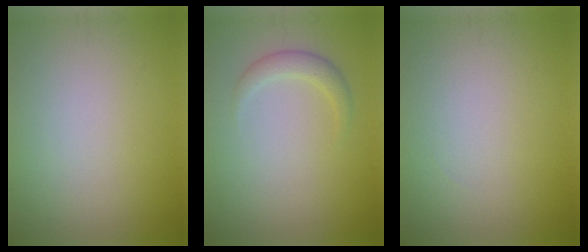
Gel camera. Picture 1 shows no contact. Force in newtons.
{"total": 1.8, "press": 1.8, "slide": 0.1}
{"total": 0.0}